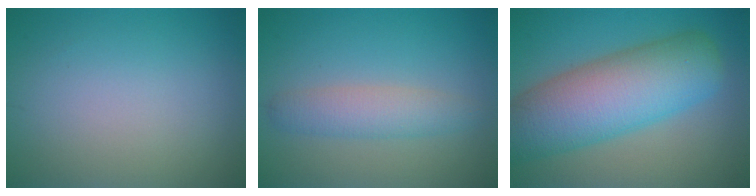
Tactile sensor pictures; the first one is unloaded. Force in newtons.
{"total": 3.0, "press": 3.0, "slide": 0.1}
{"total": 10.4, "press": 10.3, "slide": 0.7}